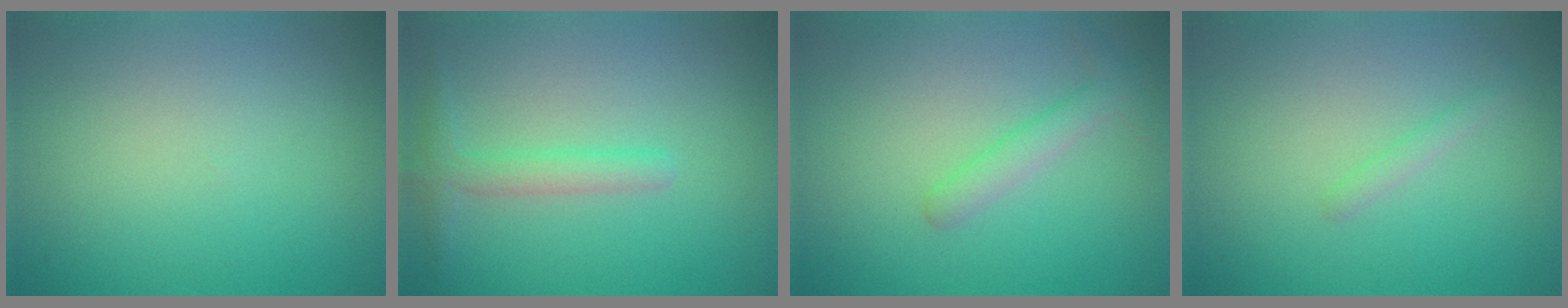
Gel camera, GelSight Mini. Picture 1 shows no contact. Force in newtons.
{"total": 2.0, "press": 2.0, "slide": 0.1}
{"total": 1.9, "press": 1.9, "slide": 0.0}
{"total": 0.9, "press": 0.9, "slide": 0.0}